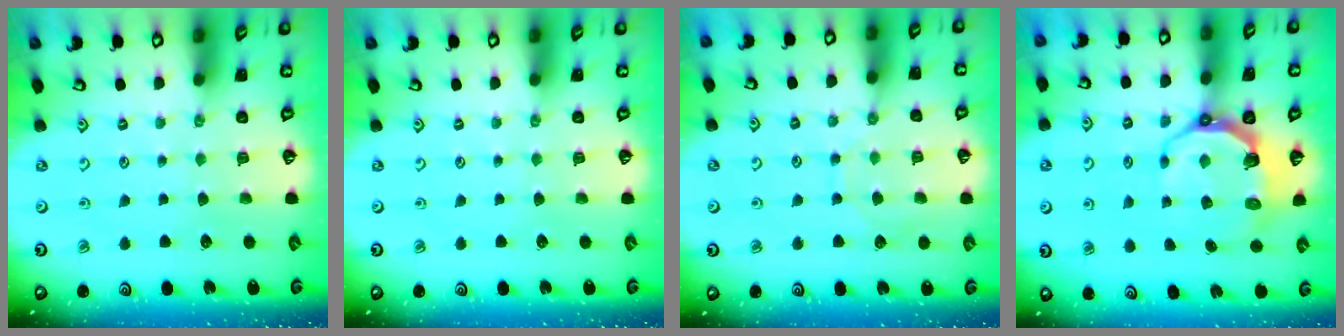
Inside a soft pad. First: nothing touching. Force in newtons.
{"total": 0.0}
{"total": 7.6, "press": 7.6, "slide": 0.5}
{"total": 7.8, "press": 6.4, "slide": 4.4}